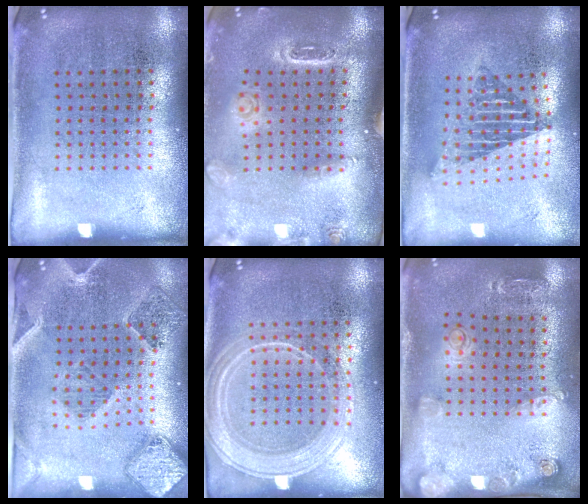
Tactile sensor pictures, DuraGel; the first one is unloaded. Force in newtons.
{"total": 1.5, "press": 1.5, "slide": 0.3}
{"total": 1.8, "press": 1.4, "slide": 1.1}
{"total": 1.5, "press": 1.5, "slide": 0.2}
{"total": 1.8, "press": 1.8, "slide": 0.3}
{"total": 1.5, "press": 1.4, "slide": 0.7}